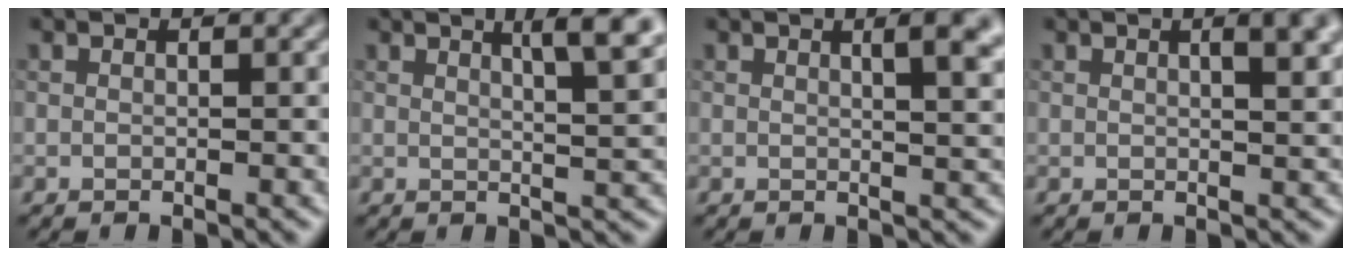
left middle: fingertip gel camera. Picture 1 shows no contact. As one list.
[{"total": 5.1, "force": [2.7, 1.2, 4.2], "torque": [-0.042, 0.011, 0.031]}, {"total": 5.2, "force": [2.0, 2.0, 4.4], "torque": [-0.027, 0.013, 0.018]}, {"total": 4.4, "force": [1.7, 1.6, 3.8], "torque": [-0.026, 0.020, 0.006]}]